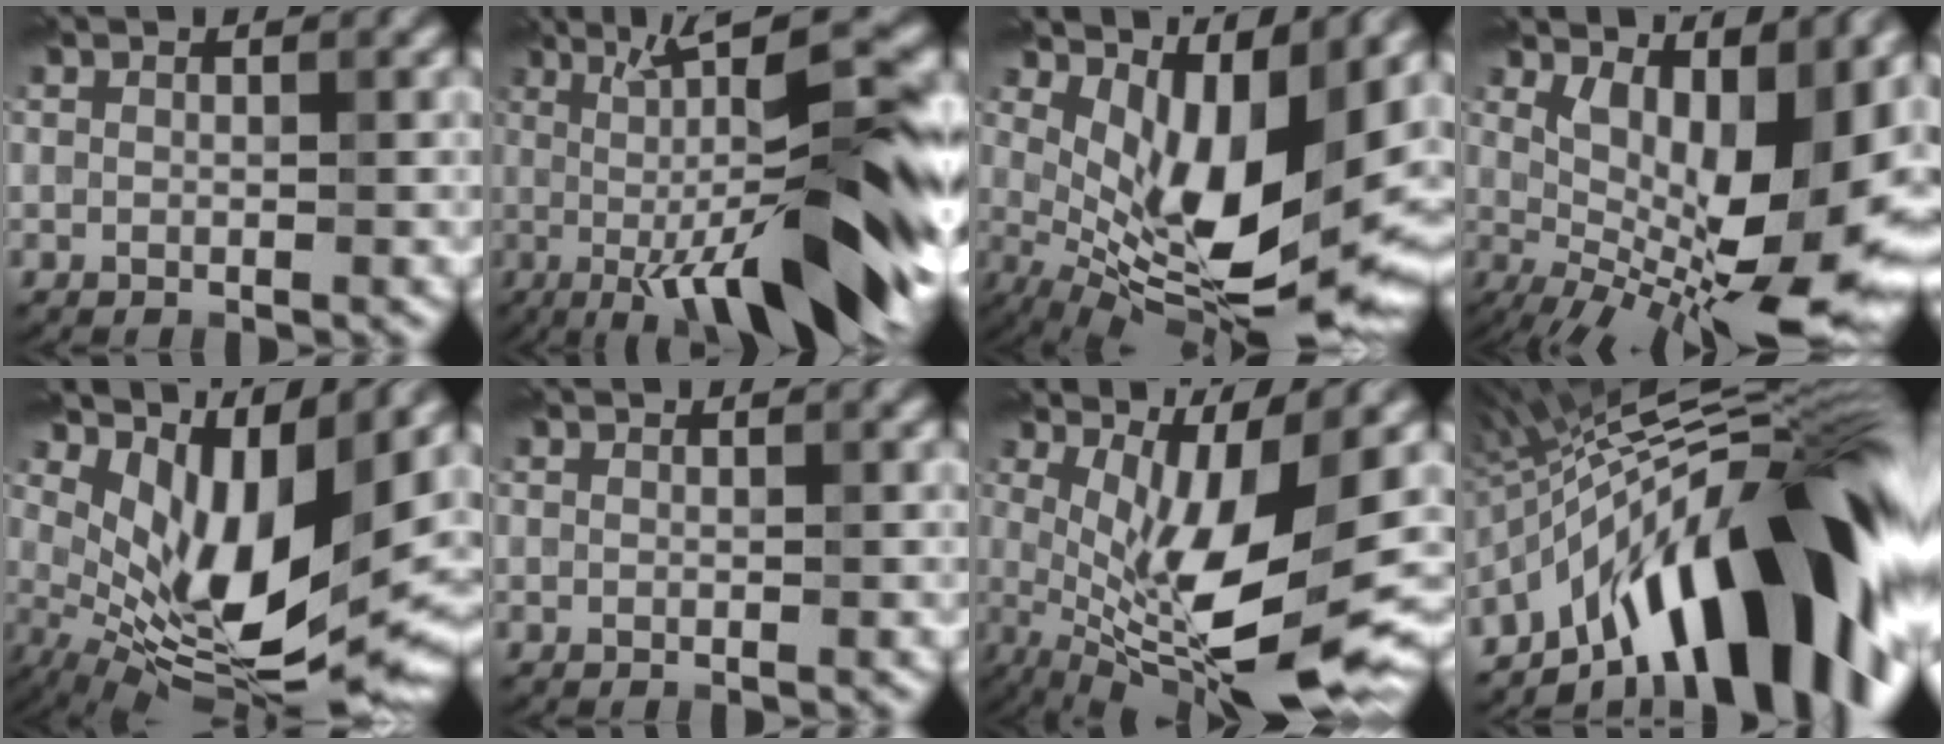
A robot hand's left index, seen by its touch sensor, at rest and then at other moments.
{"total": 14.7, "force": [-1.4, 2.8, 14.4], "torque": [-0.189, 0.025, -0.019]}
{"total": 13.2, "force": [1.3, 6.1, 11.7], "torque": [-0.170, -0.023, 0.041]}
{"total": 15.6, "force": [0.8, 6.3, 14.3], "torque": [-0.167, 0.003, 0.030]}
{"total": 12.4, "force": [1.9, 5.6, 10.9], "torque": [-0.180, -0.019, 0.051]}
{"total": 0.0}
{"total": 12.6, "force": [-0.7, 3.5, 12.1], "torque": [-0.202, -0.017, 0.004]}
{"total": 18.6, "force": [-7.7, 6.9, 15.5], "torque": [-0.225, 0.045, -0.150]}